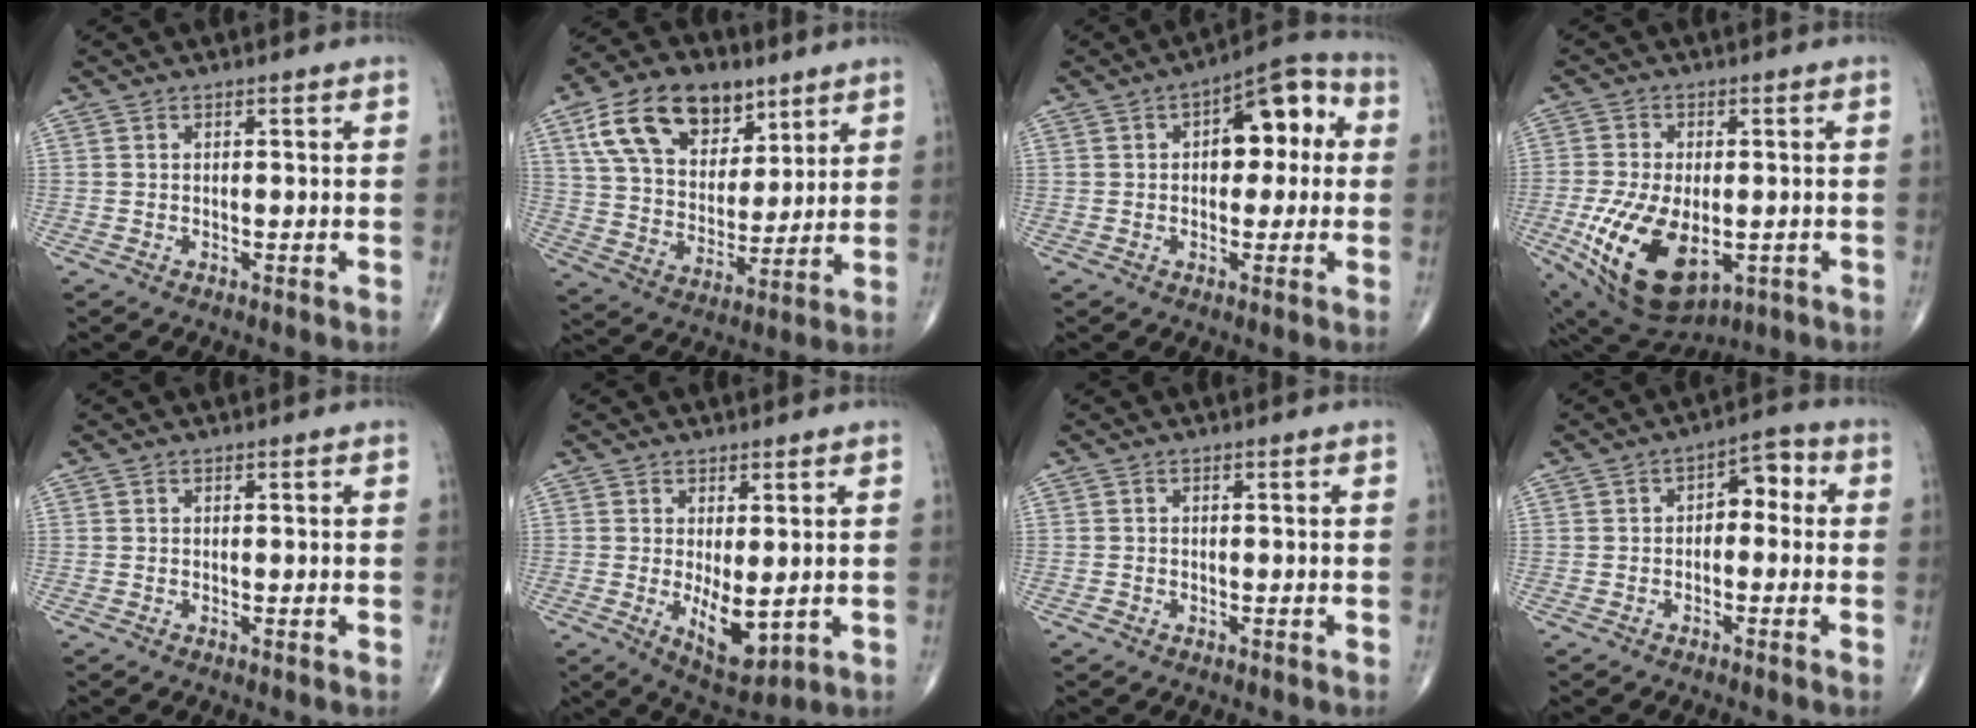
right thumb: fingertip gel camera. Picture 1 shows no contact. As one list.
[{"total": 18.8, "force": [9.8, 11.7, 11.0], "torque": [-0.154, -0.029, 0.174]}, {"total": 11.5, "force": [2.1, 6.3, 9.5], "torque": [-0.091, 0.029, 0.019]}, {"total": 17.0, "force": [-4.5, 9.3, 13.5], "torque": [-0.260, -0.009, -0.051]}, {"total": 0.0}, {"total": 7.2, "force": [-0.5, 3.1, 6.5], "torque": [-0.087, -0.020, 0.006]}, {"total": 0.6, "force": [-0.4, 0.5, 0.2], "torque": [0.001, 0.002, -0.010]}, {"total": 5.5, "force": [0.1, 3.4, 4.3], "torque": [-0.034, 0.025, -0.011]}]